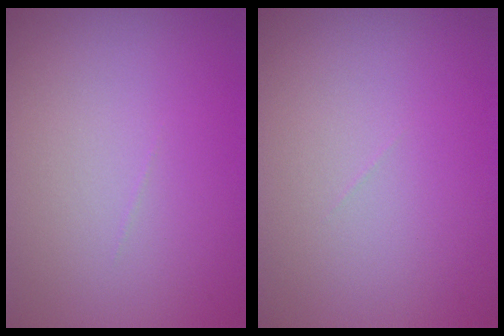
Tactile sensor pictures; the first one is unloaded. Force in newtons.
{"total": 0.0}